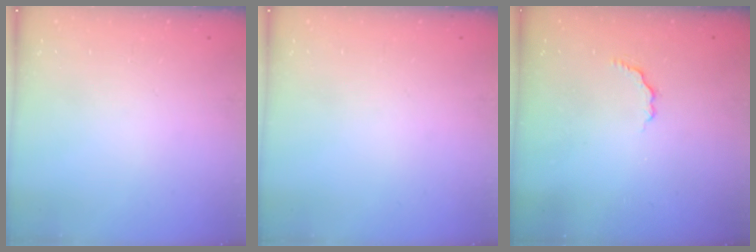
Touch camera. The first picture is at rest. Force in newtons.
{"total": 0.0}
{"total": 2.5, "press": 2.3, "slide": 1.0}